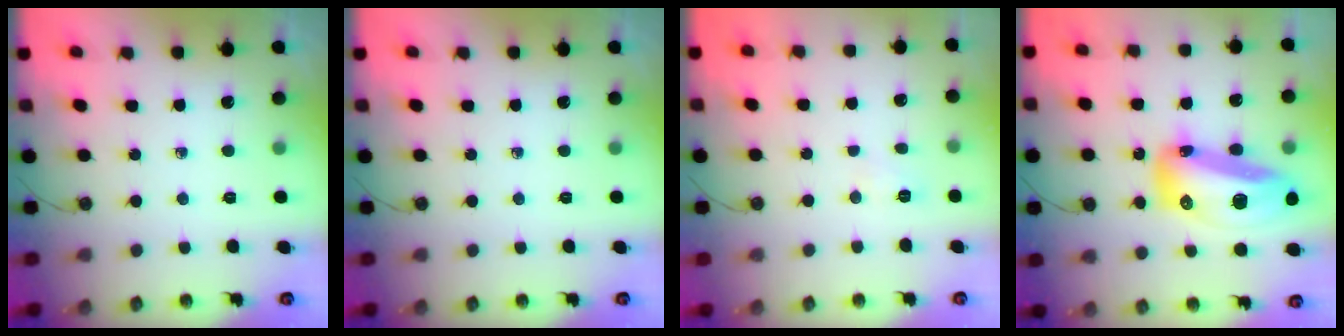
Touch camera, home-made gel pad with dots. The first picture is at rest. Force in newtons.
{"total": 0.0}
{"total": 3.0, "press": 2.9, "slide": 0.7}
{"total": 22.7, "press": 21.2, "slide": 8.1}